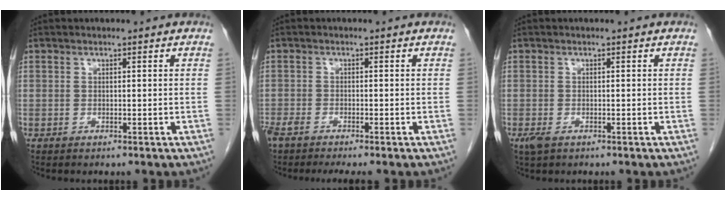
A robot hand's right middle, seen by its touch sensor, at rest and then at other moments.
{"total": 6.0, "force": [-5.0, 0.8, 3.3], "torque": [-0.052, -0.009, -0.083]}
{"total": 1.8, "force": [-1.0, 0.9, 1.2], "torque": [-0.032, -0.004, -0.012]}